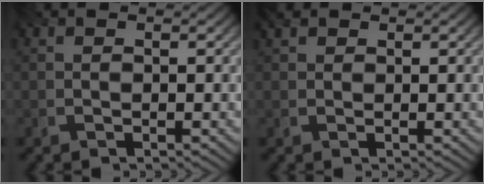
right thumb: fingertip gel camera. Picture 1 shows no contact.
{"total": 1.3, "force": [0.9, 0.7, 0.6], "torque": [-0.013, 0.006, 0.017]}